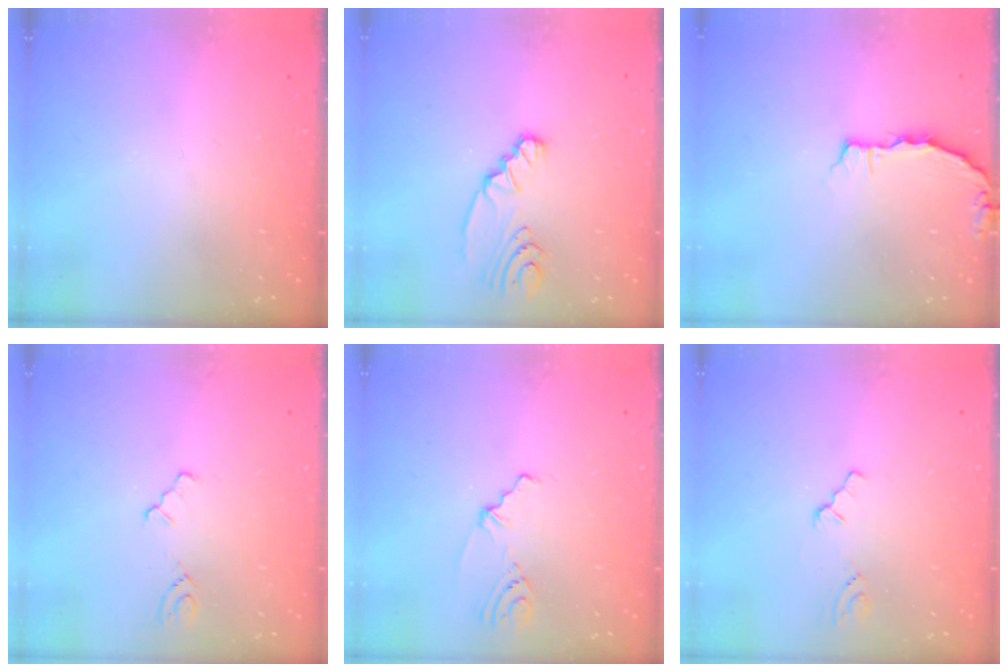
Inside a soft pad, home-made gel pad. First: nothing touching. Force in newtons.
{"total": 4.5, "press": 4.5, "slide": 0.5}
{"total": 2.8, "press": 2.8, "slide": 0.4}
{"total": 1.5, "press": 1.5, "slide": 0.3}
{"total": 2.3, "press": 1.7, "slide": 1.5}
{"total": 0.0}